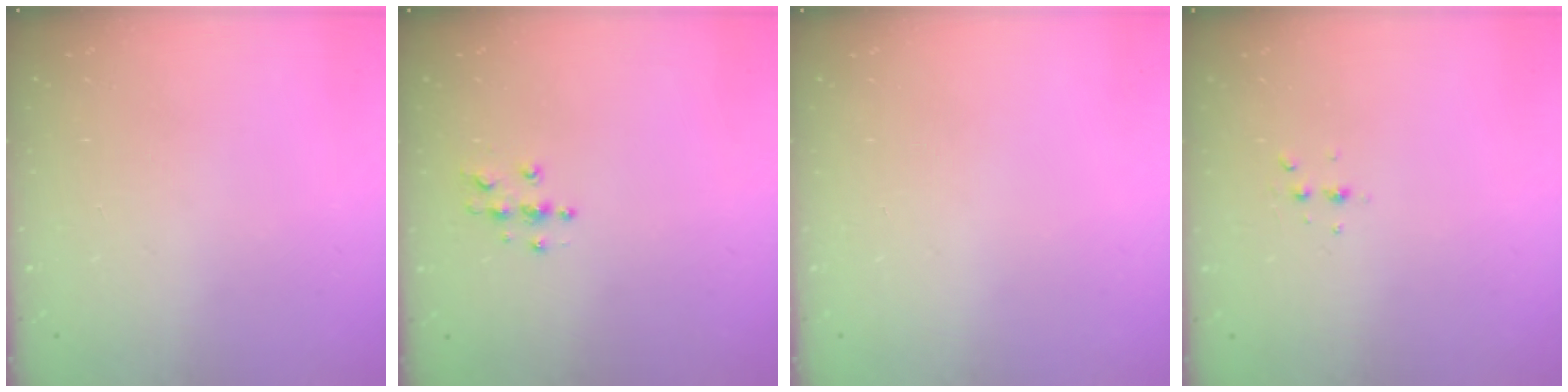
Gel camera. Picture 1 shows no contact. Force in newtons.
{"total": 3.8, "press": 3.8, "slide": 0.3}
{"total": 0.0}
{"total": 3.1, "press": 3.0, "slide": 0.9}